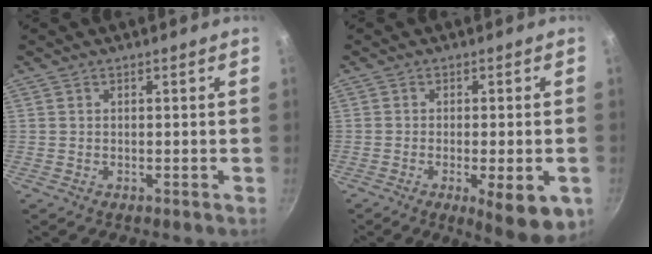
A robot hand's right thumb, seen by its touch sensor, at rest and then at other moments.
{"total": 9.8, "force": [-3.5, 2.6, 8.8], "torque": [-0.109, 0.000, -0.042]}